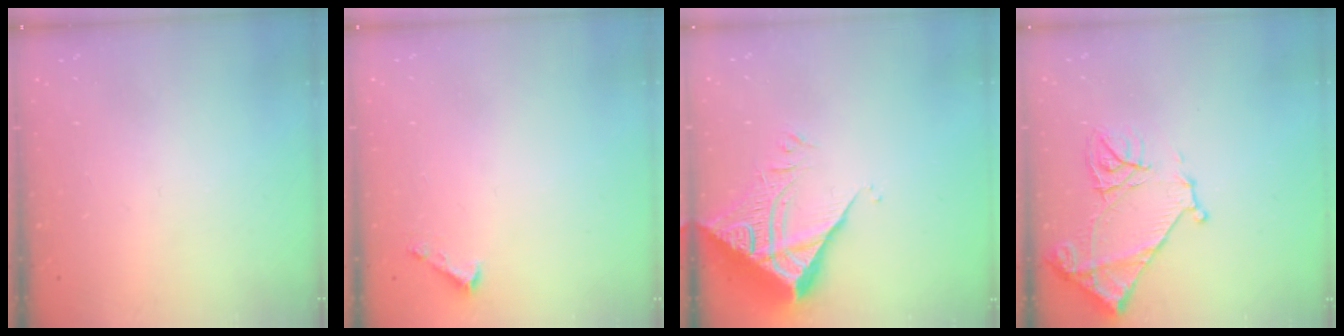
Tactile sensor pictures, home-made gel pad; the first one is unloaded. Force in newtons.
{"total": 1.6, "press": 1.6, "slide": 0.1}
{"total": 9.0, "press": 8.9, "slide": 0.8}
{"total": 13.0, "press": 13.0, "slide": 1.3}